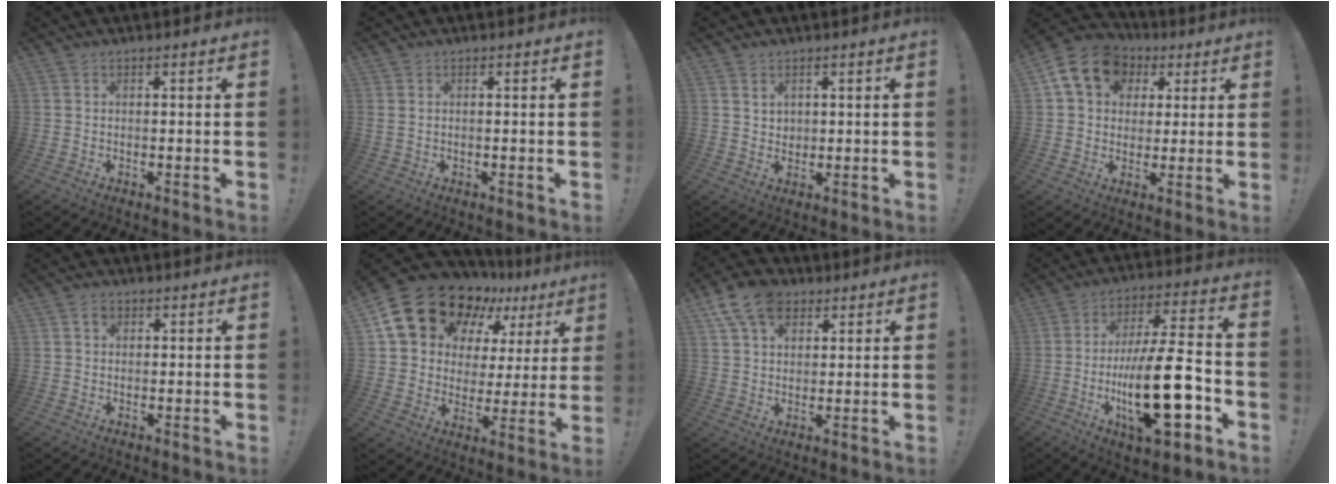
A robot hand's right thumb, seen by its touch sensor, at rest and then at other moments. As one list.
[{"total": 0.6, "force": [0.0, 0.2, 0.6], "torque": [-0.020, 0.005, 0.002]}, {"total": 3.1, "force": [2.0, 2.3, 0.8], "torque": [-0.007, -0.012, 0.035]}, {"total": 14.4, "force": [5.5, 11.2, 7.1], "torque": [-0.109, -0.012, 0.108]}, {"total": 2.1, "force": [0.8, 1.6, 1.0], "torque": [-0.009, 0.001, 0.013]}, {"total": 18.7, "force": [12.6, 11.4, 7.8], "torque": [-0.135, -0.085, 0.247]}, {"total": 12.2, "force": [6.4, 8.4, 6.2], "torque": [-0.099, -0.018, 0.123]}, {"total": 23.4, "force": [-6.4, 7.5, 21.2], "torque": [-0.364, 0.023, -0.102]}]